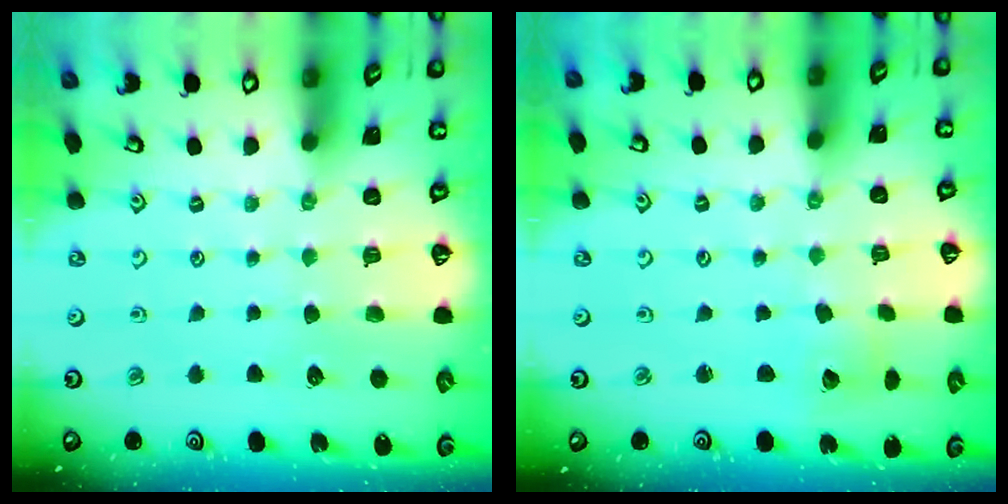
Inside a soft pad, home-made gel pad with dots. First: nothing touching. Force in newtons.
{"total": 2.4, "press": 2.4, "slide": 0.3}